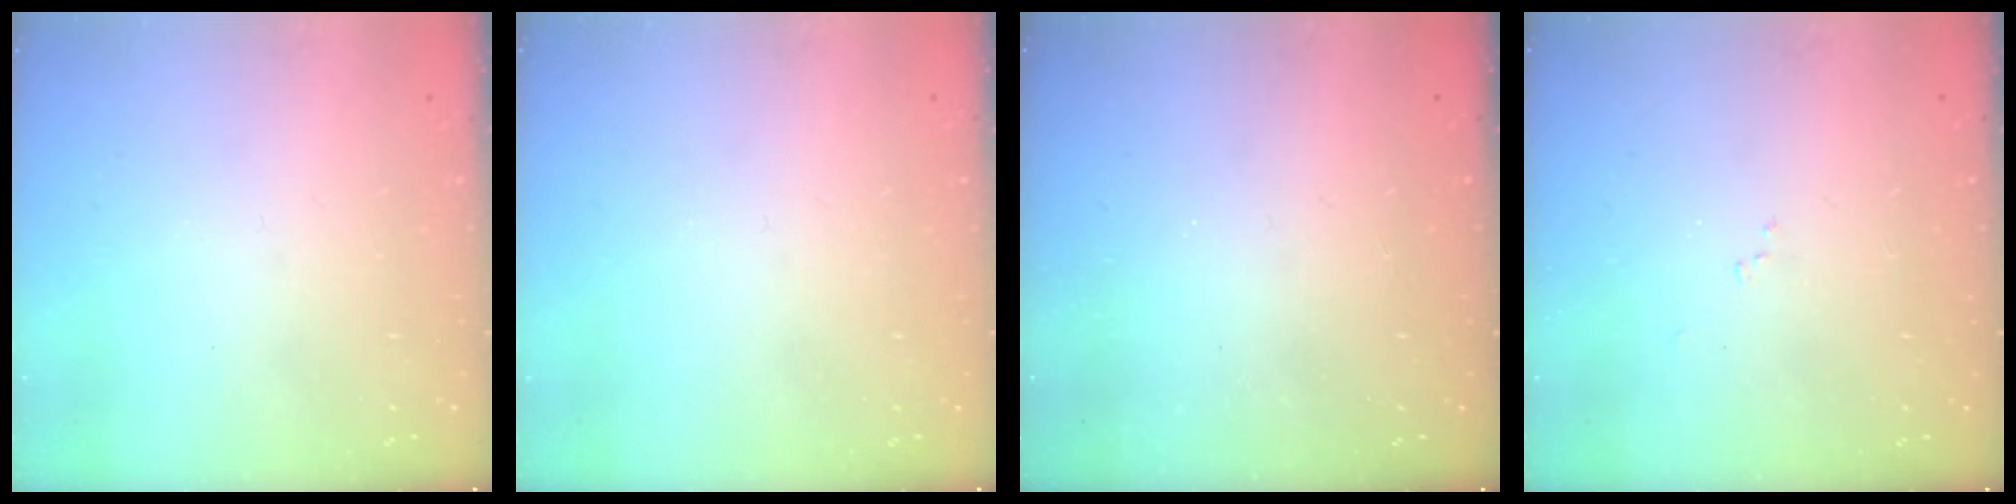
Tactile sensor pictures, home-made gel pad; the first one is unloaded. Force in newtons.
{"total": 0.0}
{"total": 1.2, "press": 1.2, "slide": 0.3}
{"total": 7.2, "press": 7.1, "slide": 1.0}